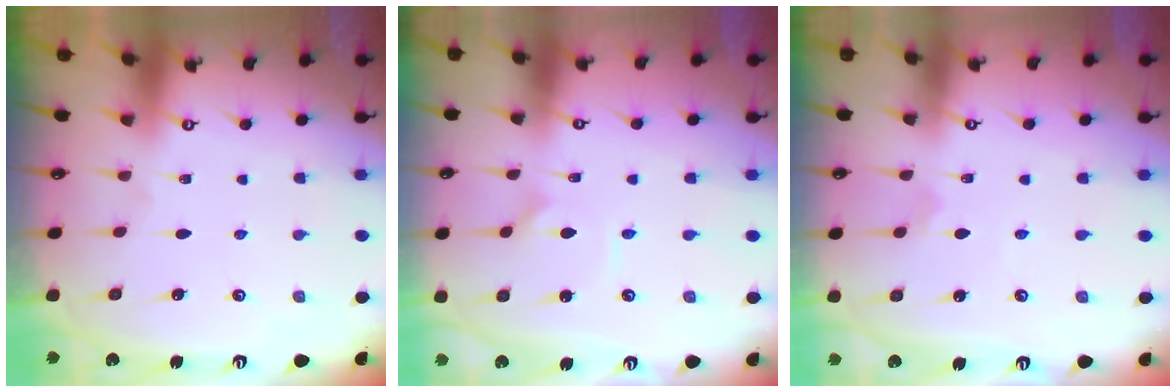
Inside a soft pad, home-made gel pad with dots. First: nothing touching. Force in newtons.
{"total": 2.5, "press": 2.5, "slide": 0.3}
{"total": 1.6, "press": 1.6, "slide": 0.1}